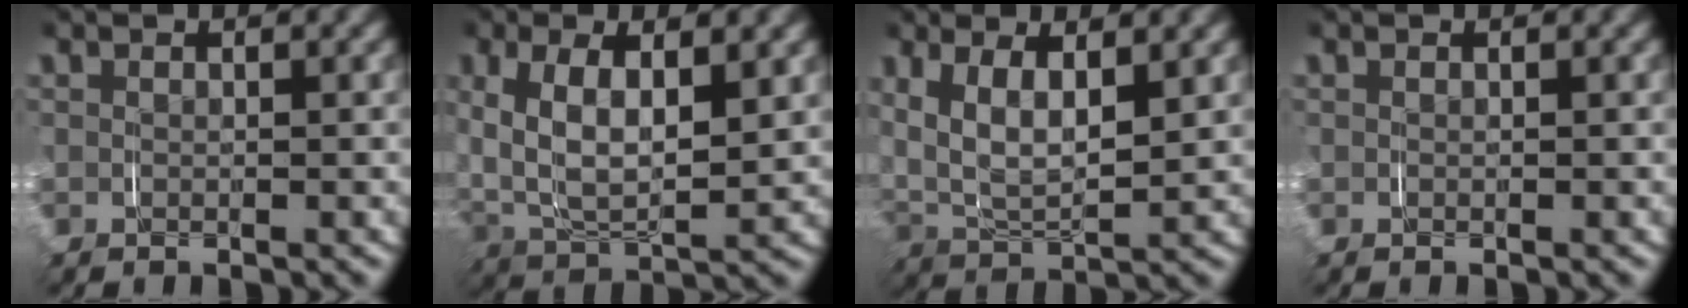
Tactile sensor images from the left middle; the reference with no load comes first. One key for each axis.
{"total": 7.2, "fx": 0.9, "fy": 4.5, "fz": 5.5, "tx": -0.129, "ty": -0.014, "tz": 0.025}
{"total": 6.5, "fx": 1.1, "fy": 4.2, "fz": 4.8, "tx": -0.118, "ty": -0.015, "tz": 0.026}
{"total": 0.0}